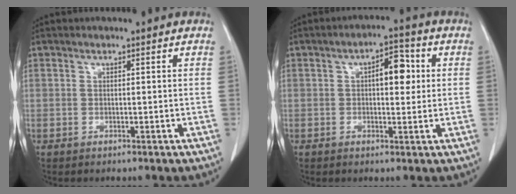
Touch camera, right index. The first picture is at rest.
{"total": 5.6, "force": [1.0, 2.3, 4.9], "torque": [-0.074, 0.018, 0.015]}